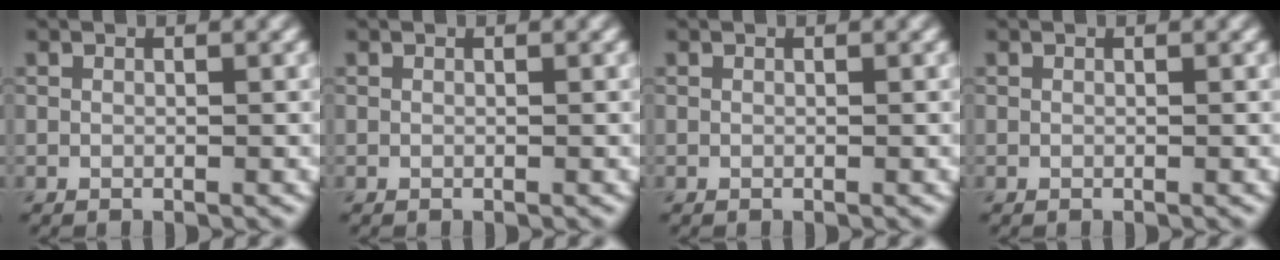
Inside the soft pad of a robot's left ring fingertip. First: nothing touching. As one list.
[{"total": 0.0}, {"total": 0.0}, {"total": 0.0}]